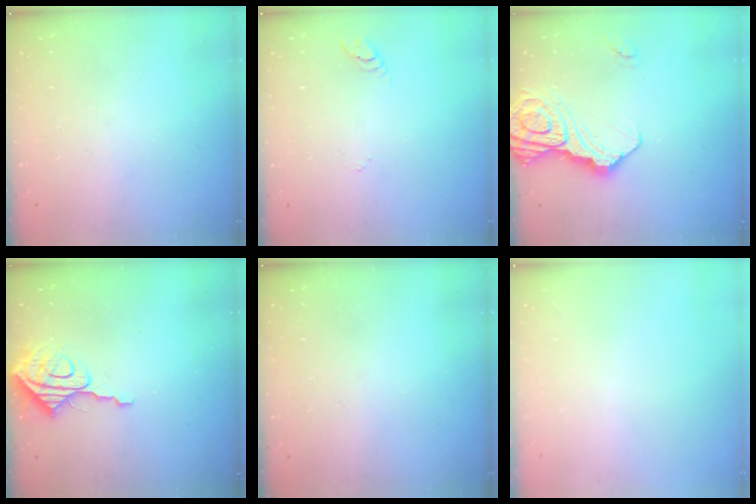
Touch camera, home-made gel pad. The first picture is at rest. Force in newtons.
{"total": 2.9, "press": 2.9, "slide": 0.3}
{"total": 16.7, "press": 16.6, "slide": 2.1}
{"total": 8.9, "press": 8.9, "slide": 0.2}
{"total": 0.0}
{"total": 0.0}